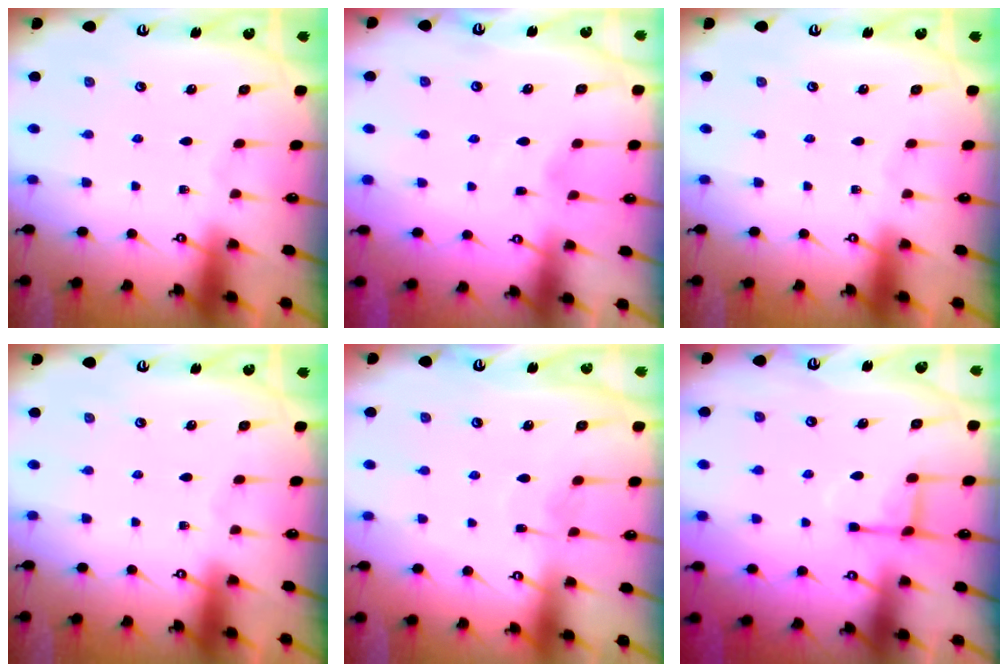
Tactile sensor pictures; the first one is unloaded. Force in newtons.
{"total": 2.2, "press": 2.2, "slide": 0.5}
{"total": 0.0}
{"total": 0.0}
{"total": 5.7, "press": 5.6, "slide": 0.6}
{"total": 6.5, "press": 6.4, "slide": 0.9}